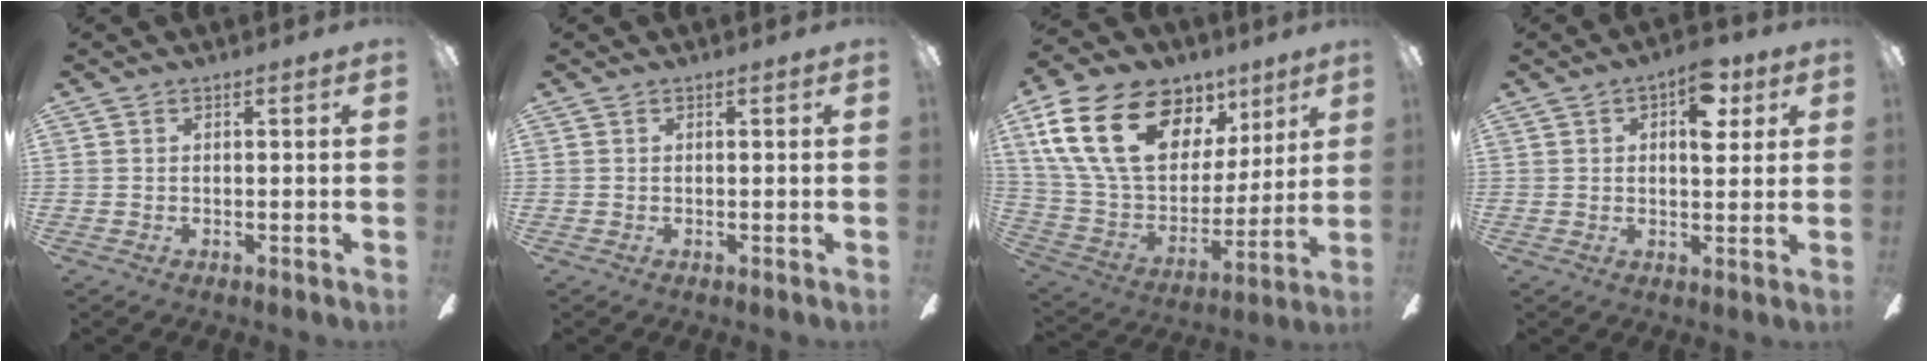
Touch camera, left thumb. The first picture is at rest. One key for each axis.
{"total": 0.0}
{"total": 25.4, "fx": 12.1, "fy": 15.9, "fz": 15.7, "tx": -0.293, "ty": -0.044, "tz": 0.223}
{"total": 9.3, "fx": 4.0, "fy": 4.7, "fz": 6.9, "tx": -0.082, "ty": -0.012, "tz": 0.062}